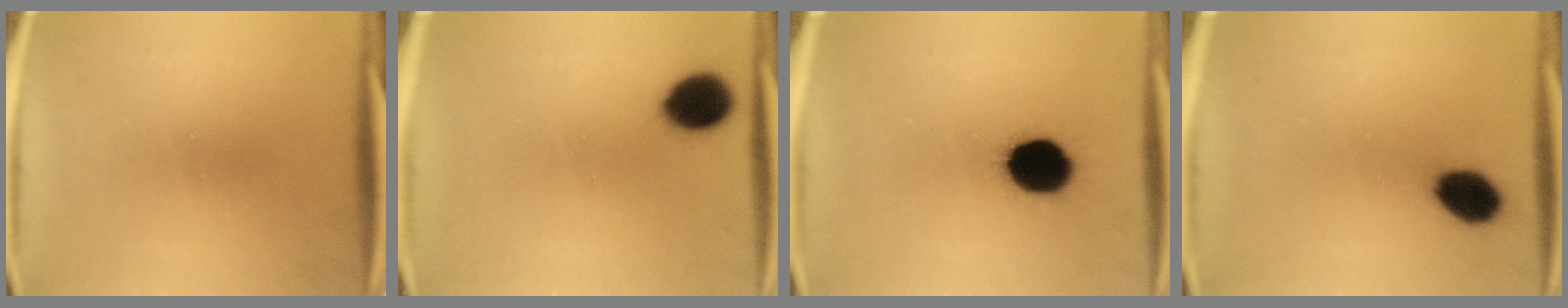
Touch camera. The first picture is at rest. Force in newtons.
{"total": 9.6}
{"total": 14.5}
{"total": 8.2}